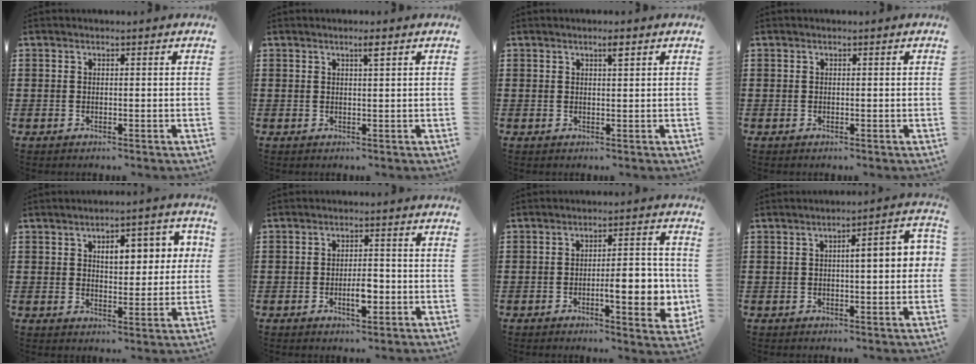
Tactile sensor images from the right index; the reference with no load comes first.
{"total": 1.7, "force": [1.0, 0.1, 1.4], "torque": [-0.021, -0.003, 0.015]}
{"total": 1.9, "force": [1.2, 0.3, 1.5], "torque": [-0.023, 0.000, 0.017]}
{"total": 0.0}
{"total": 6.5, "force": [1.9, 3.4, 5.3], "torque": [-0.080, 0.000, 0.021]}
{"total": 4.2, "force": [-1.2, 1.6, 3.7], "torque": [-0.072, 0.003, -0.024]}
{"total": 8.7, "force": [-1.9, 2.7, 8.1], "torque": [-0.100, -0.008, -0.034]}
{"total": 5.8, "force": [0.3, 0.9, 5.8], "torque": [-0.086, -0.002, -0.003]}